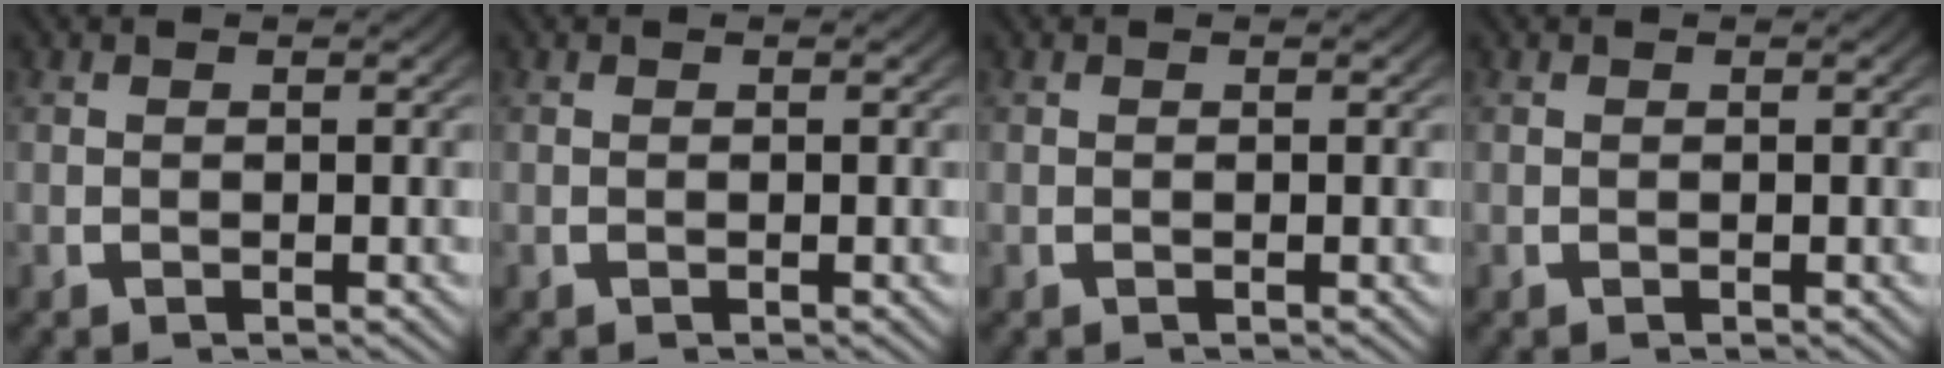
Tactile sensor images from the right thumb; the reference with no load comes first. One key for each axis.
{"total": 0.0}
{"total": 0.0}
{"total": 0.0}